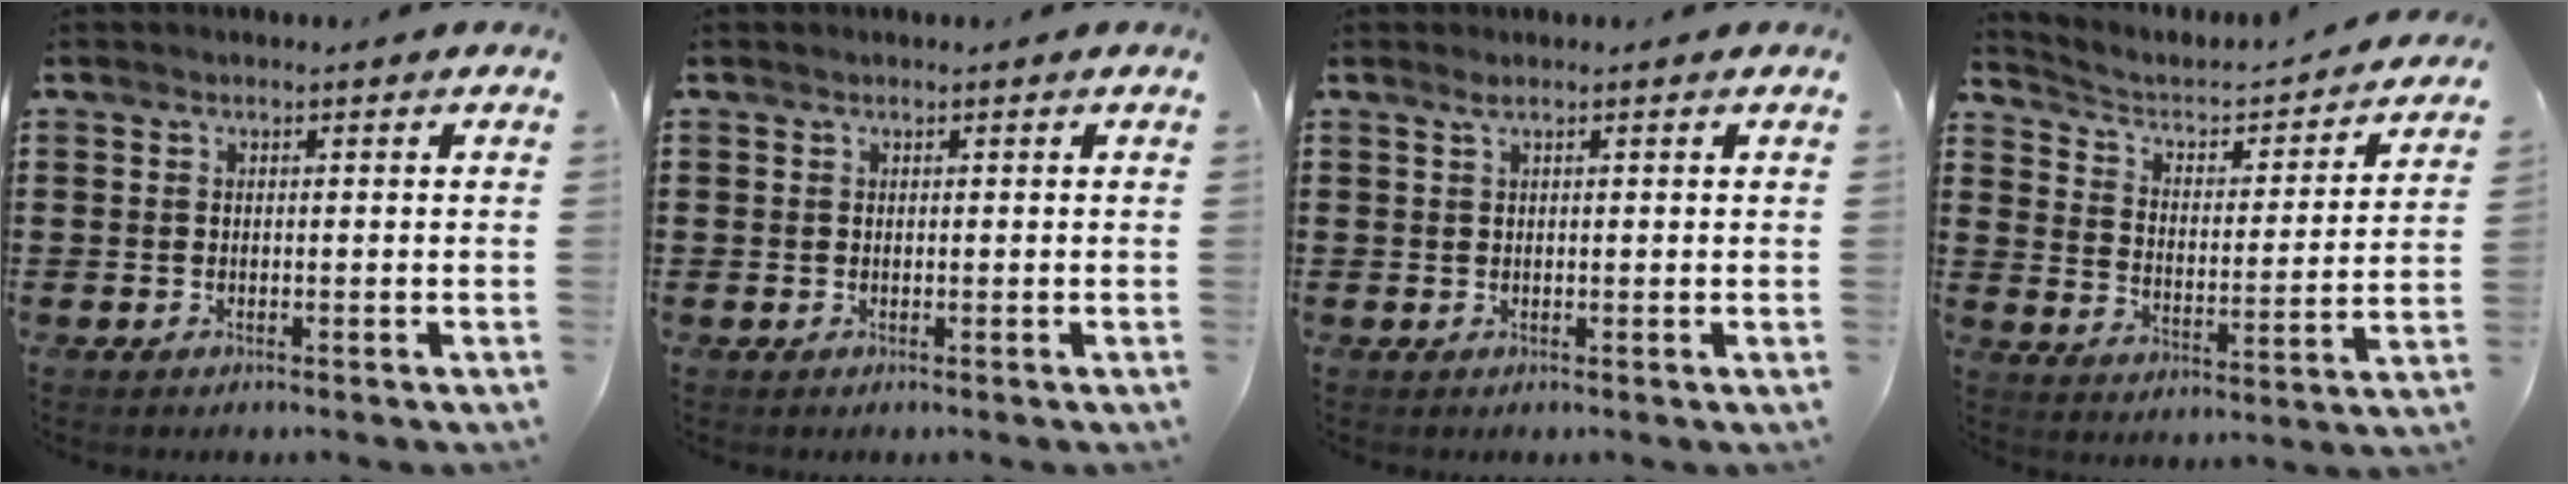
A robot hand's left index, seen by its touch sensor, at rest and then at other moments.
{"total": 0.7, "force": [0.2, 0.6, -0.2], "torque": [0.001, 0.004, 0.004]}
{"total": 1.2, "force": [0.7, 0.0, 1.0], "torque": [-0.020, 0.001, 0.012]}
{"total": 2.7, "force": [1.9, 1.6, 1.0], "torque": [-0.040, -0.020, 0.017]}